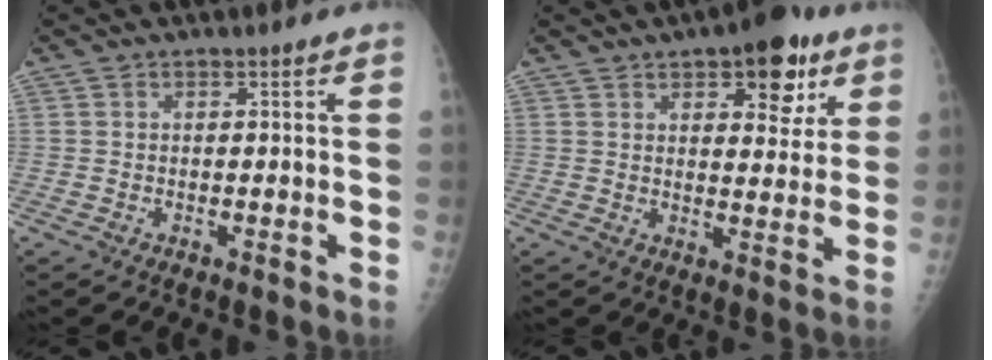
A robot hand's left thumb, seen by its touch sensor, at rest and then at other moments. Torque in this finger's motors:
{"motor_torque": [-0.11, 0.08, 0.16, -0.05, 0.11]}